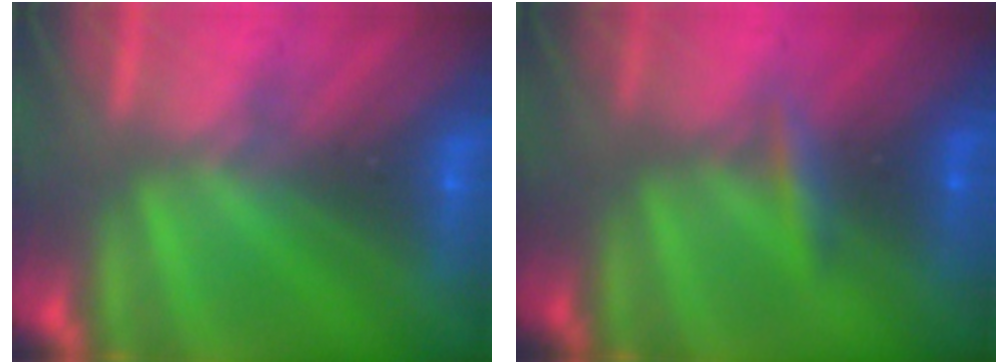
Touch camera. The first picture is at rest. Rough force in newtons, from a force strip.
{"total": 2.4}